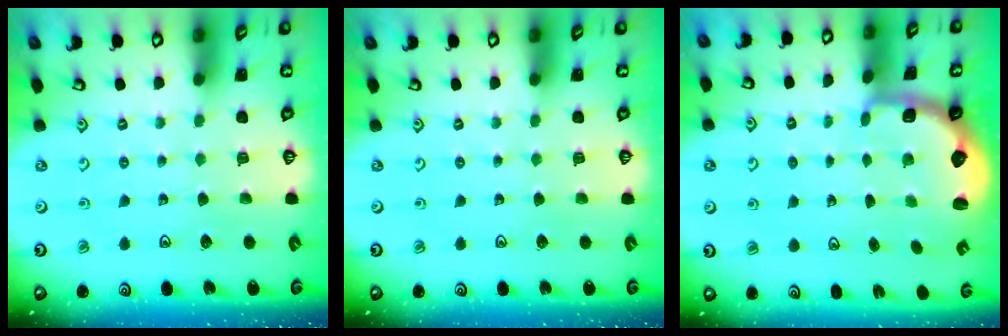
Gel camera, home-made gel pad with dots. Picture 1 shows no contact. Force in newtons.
{"total": 0.0}
{"total": 2.7, "press": 2.1, "slide": 1.7}